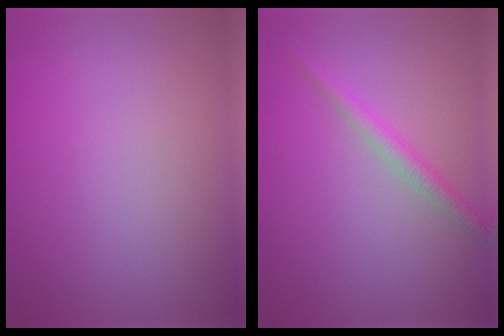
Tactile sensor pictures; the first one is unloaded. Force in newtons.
{"total": 2.0, "press": 2.0, "slide": 0.1}